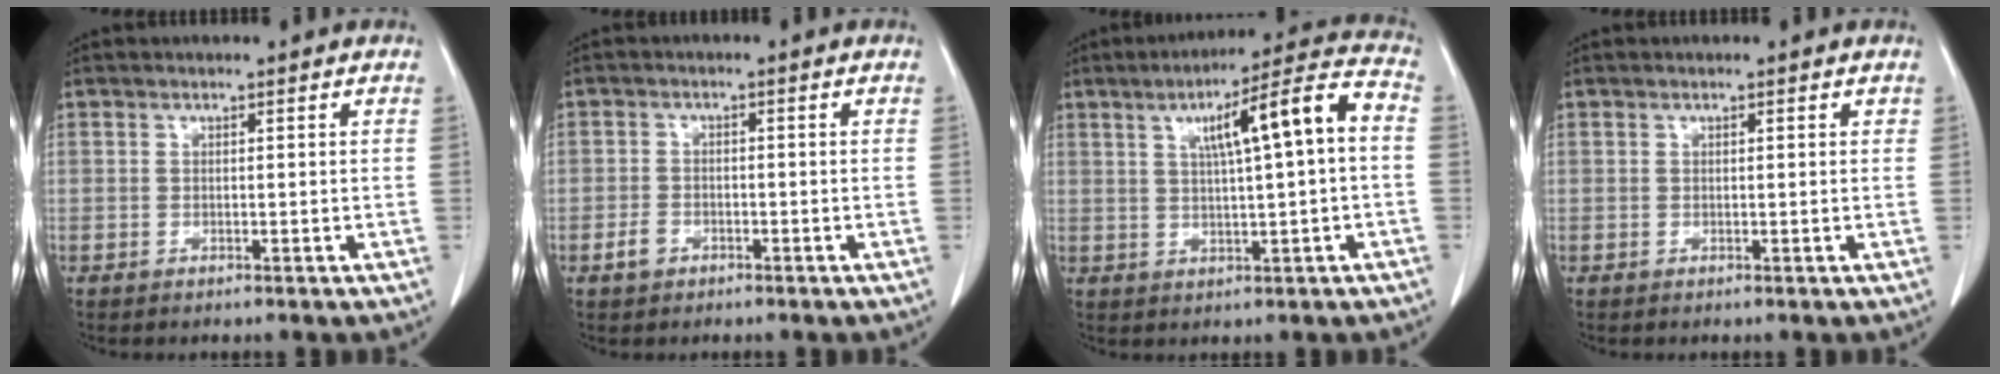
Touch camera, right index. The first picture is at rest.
{"total": 2.8, "force": [-1.5, 2.0, 1.3], "torque": [-0.025, 0.006, -0.021]}
{"total": 12.0, "force": [1.9, 1.2, 11.8], "torque": [-0.175, 0.031, 0.029]}
{"total": 0.8, "force": [0.3, 0.4, 0.6], "torque": [-0.011, 0.001, 0.003]}